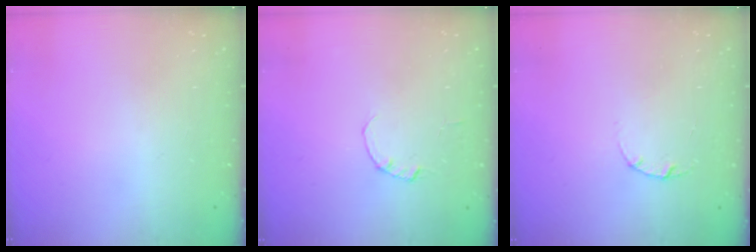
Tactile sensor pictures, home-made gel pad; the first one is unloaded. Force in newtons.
{"total": 0.0}
{"total": 3.0, "press": 3.0, "slide": 0.4}